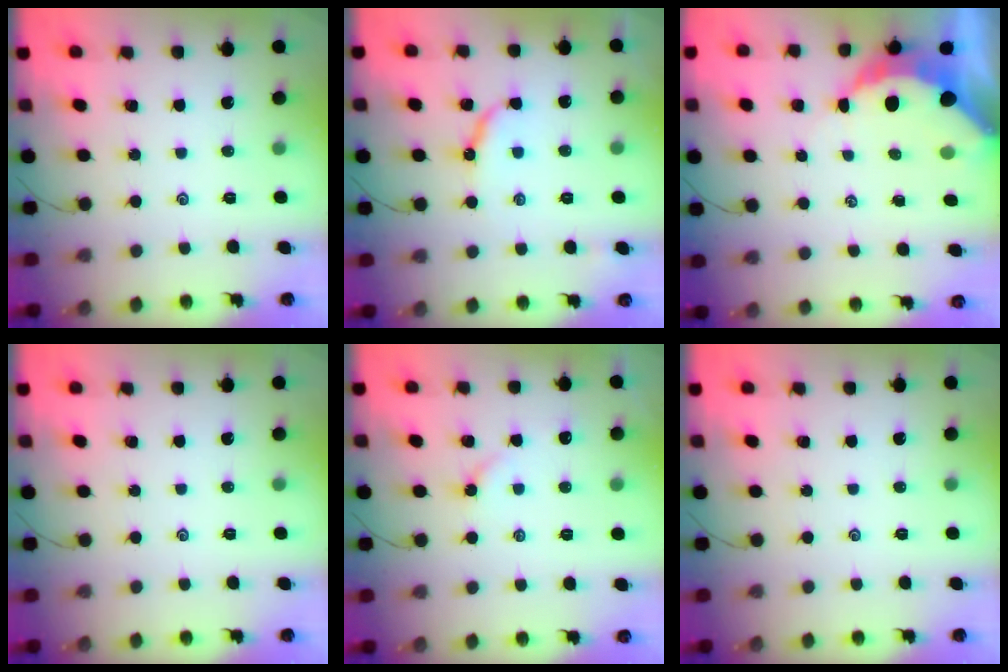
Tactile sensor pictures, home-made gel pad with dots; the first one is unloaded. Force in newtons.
{"total": 7.0, "press": 7.0, "slide": 0.2}
{"total": 8.0, "press": 8.0, "slide": 0.8}
{"total": 0.0}
{"total": 3.6, "press": 3.5, "slide": 0.7}
{"total": 0.0}